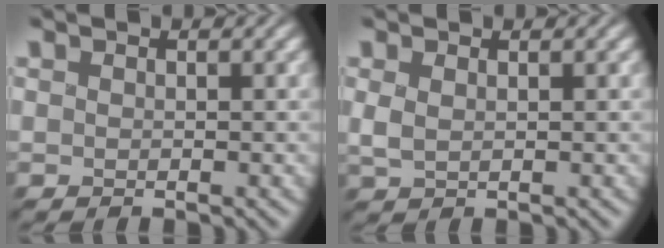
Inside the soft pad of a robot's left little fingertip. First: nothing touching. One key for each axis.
{"total": 1.3, "fx": 0.3, "fy": 0.7, "fz": 1.1, "tx": -0.027, "ty": -0.002, "tz": 0.007}